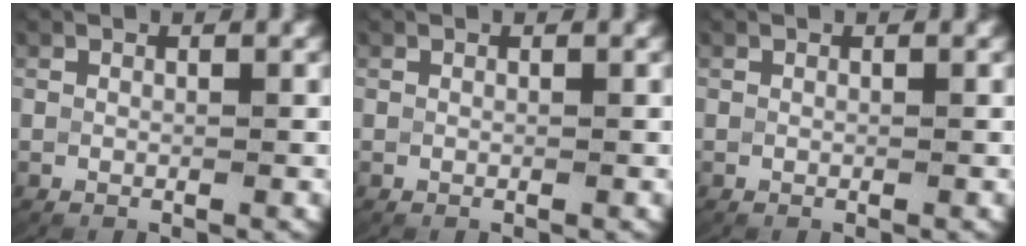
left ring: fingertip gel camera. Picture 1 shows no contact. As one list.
[{"total": 0.0}, {"total": 0.0}]